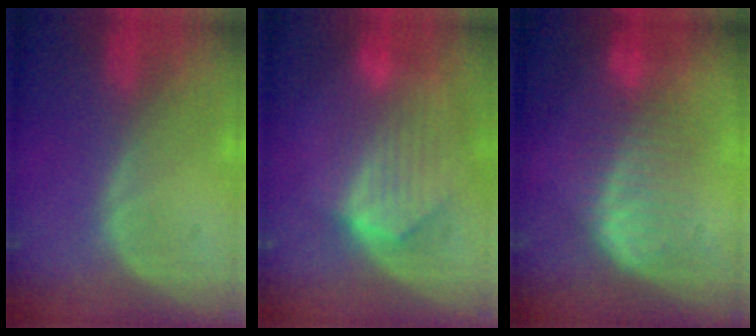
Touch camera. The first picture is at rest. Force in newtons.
{"total": 8.6, "press": 7.8, "slide": 3.5}
{"total": 6.9, "press": 6.9, "slide": 0.5}